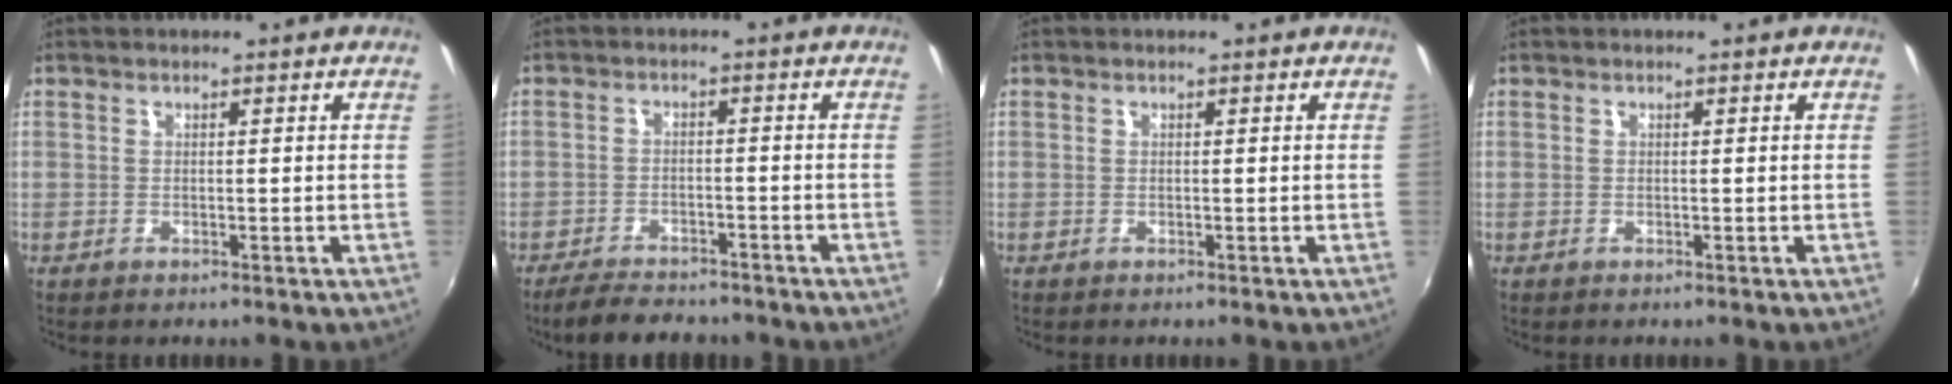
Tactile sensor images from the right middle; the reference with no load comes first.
{"total": 7.6, "force": [-6.5, 2.8, 2.7], "torque": [-0.076, -0.001, -0.102]}
{"total": 0.0}
{"total": 0.0}